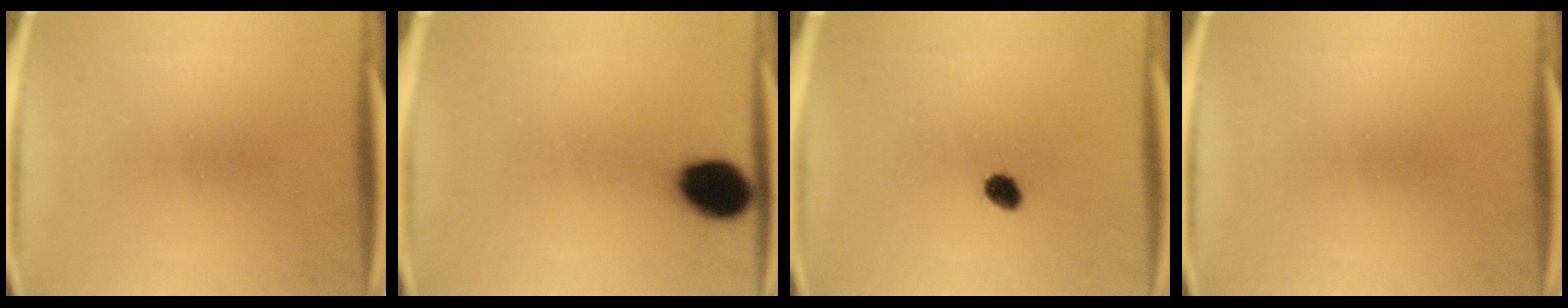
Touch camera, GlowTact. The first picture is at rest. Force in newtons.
{"total": 9.3}
{"total": 3.0}
{"total": 0.0}